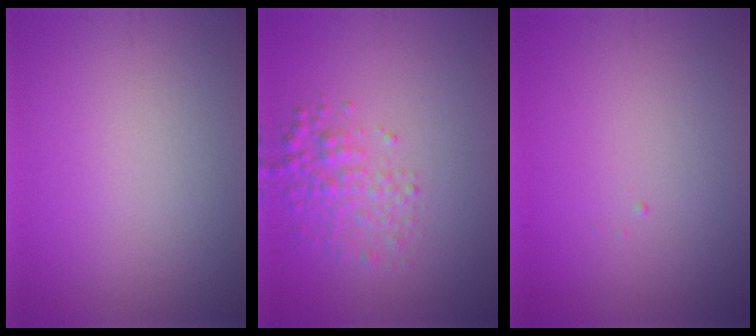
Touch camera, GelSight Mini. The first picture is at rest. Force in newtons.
{"total": 2.7, "press": 2.7, "slide": 0.1}
{"total": 0.0}